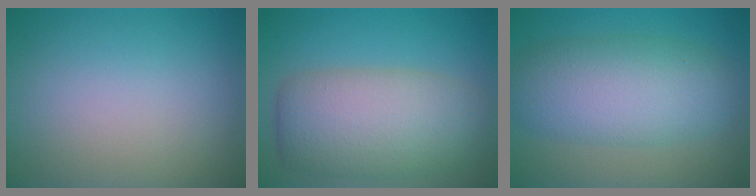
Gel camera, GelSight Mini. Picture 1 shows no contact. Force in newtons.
{"total": 8.0, "press": 8.0, "slide": 0.5}
{"total": 7.5, "press": 7.5, "slide": 0.3}